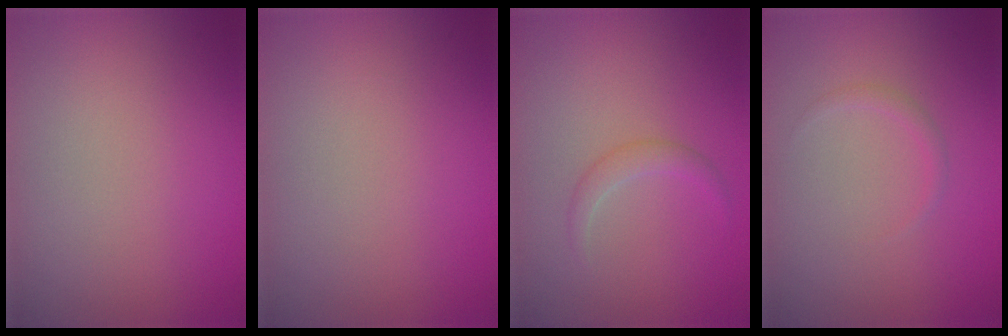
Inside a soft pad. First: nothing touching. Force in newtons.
{"total": 0.0}
{"total": 1.2, "press": 1.2, "slide": 0.0}
{"total": 0.7, "press": 0.7, "slide": 0.0}